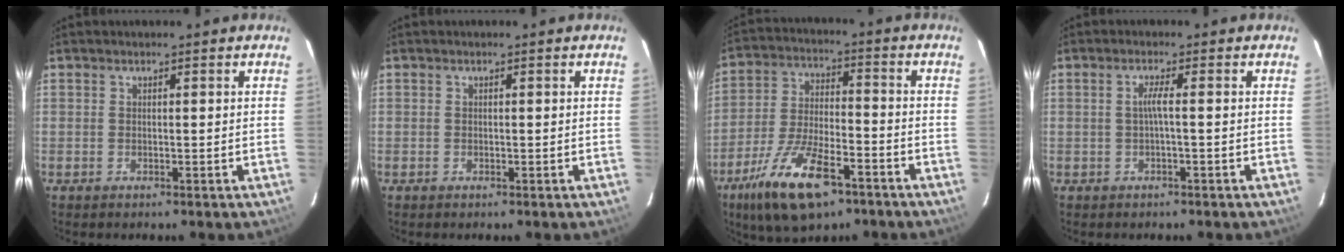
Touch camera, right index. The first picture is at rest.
{"total": 0.0}
{"total": 15.8, "force": [-9.5, 5.7, 11.3], "torque": [-0.233, -0.026, -0.170]}
{"total": 1.8, "force": [-0.4, -0.4, 1.8], "torque": [-0.034, 0.002, -0.008]}